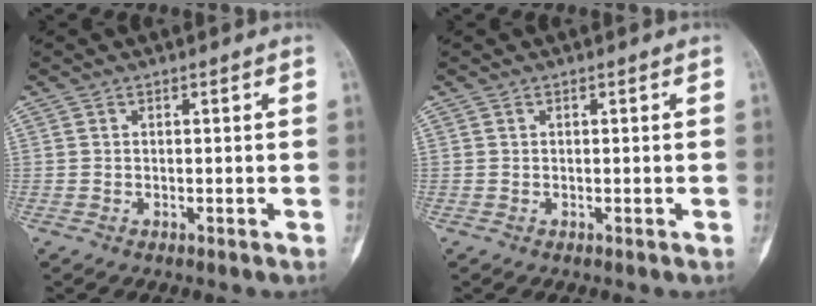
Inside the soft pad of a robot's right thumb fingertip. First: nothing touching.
{"total": 0.0}